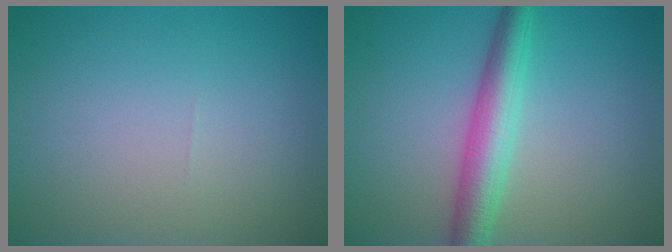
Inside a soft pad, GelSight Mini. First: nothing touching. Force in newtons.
{"total": 4.5, "press": 4.5, "slide": 0.1}